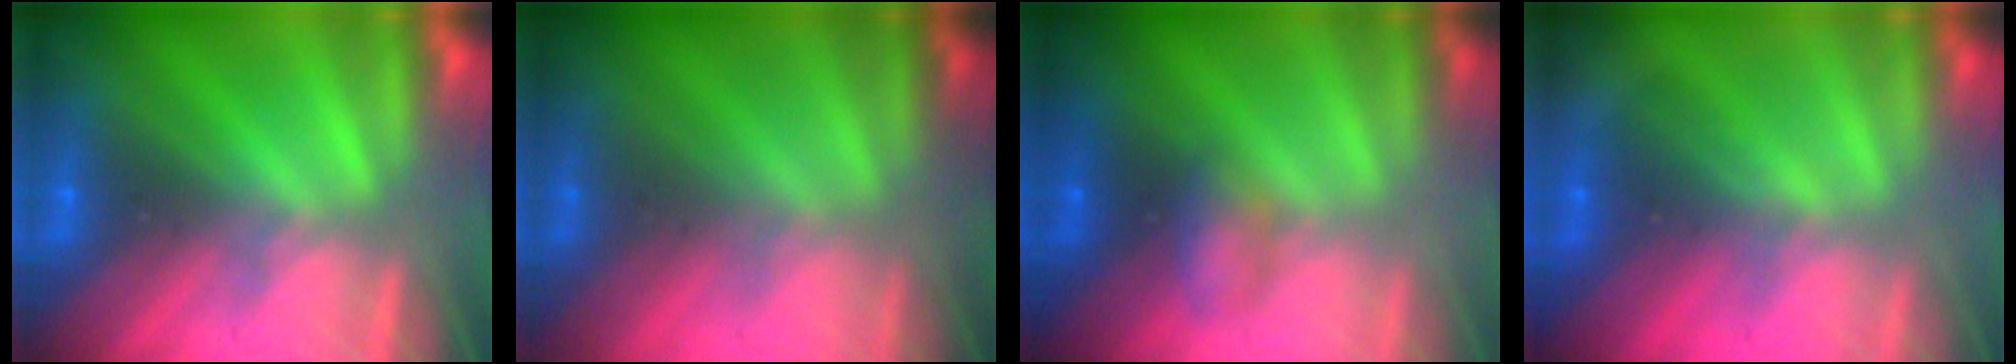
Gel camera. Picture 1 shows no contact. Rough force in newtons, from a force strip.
{"total": 1.8}
{"total": 2.7}
{"total": 1.7}